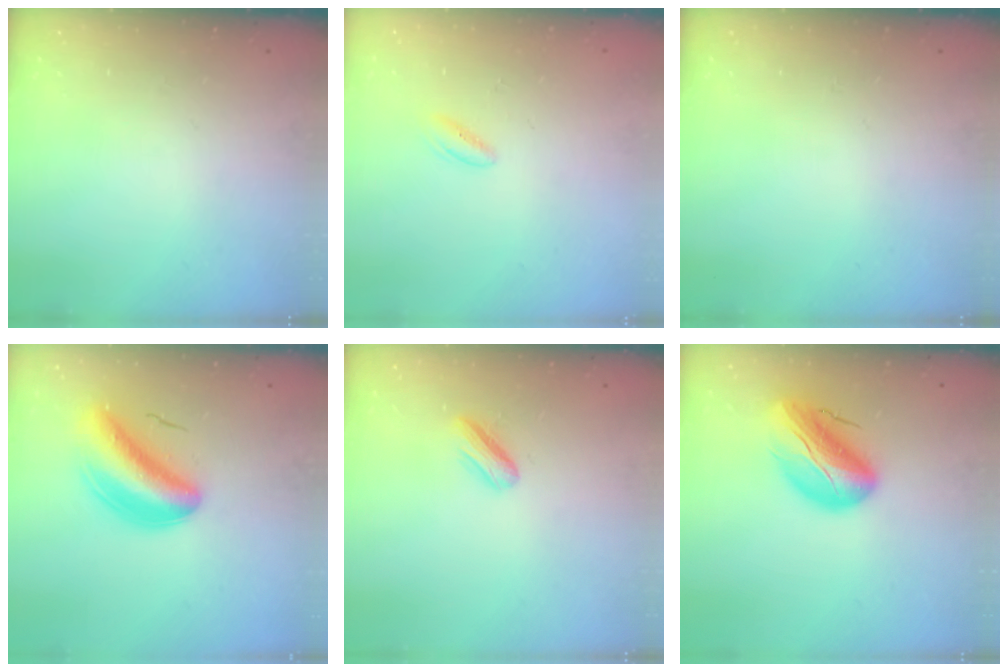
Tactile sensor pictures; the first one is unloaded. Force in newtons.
{"total": 1.5, "press": 1.4, "slide": 0.3}
{"total": 0.0}
{"total": 7.8, "press": 7.2, "slide": 2.8}
{"total": 3.7, "press": 3.7, "slide": 0.3}
{"total": 17.3, "press": 16.7, "slide": 4.2}